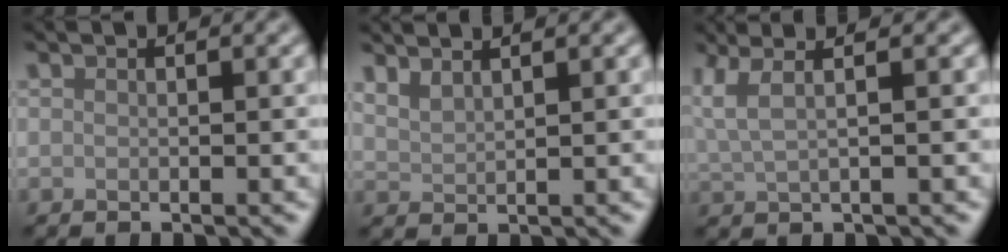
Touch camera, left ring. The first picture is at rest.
{"total": 2.1, "force": [1.8, 0.6, 1.0], "torque": [-0.014, 0.008, 0.032]}
{"total": 3.5, "force": [1.8, 1.1, 2.8], "torque": [-0.055, 0.010, 0.030]}